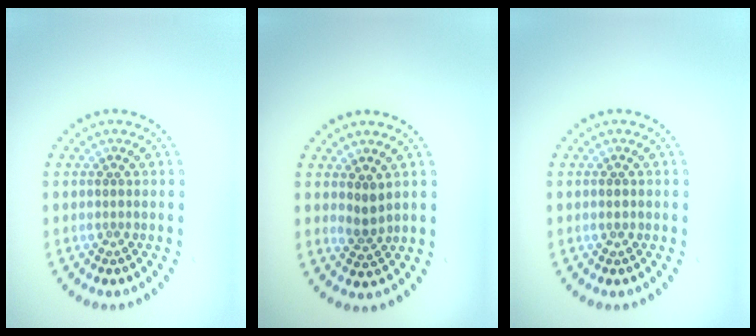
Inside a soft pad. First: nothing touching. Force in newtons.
{"total": 1.6, "press": 1.2, "slide": 1.0}
{"total": 0.9, "press": 0.8, "slide": 0.2}